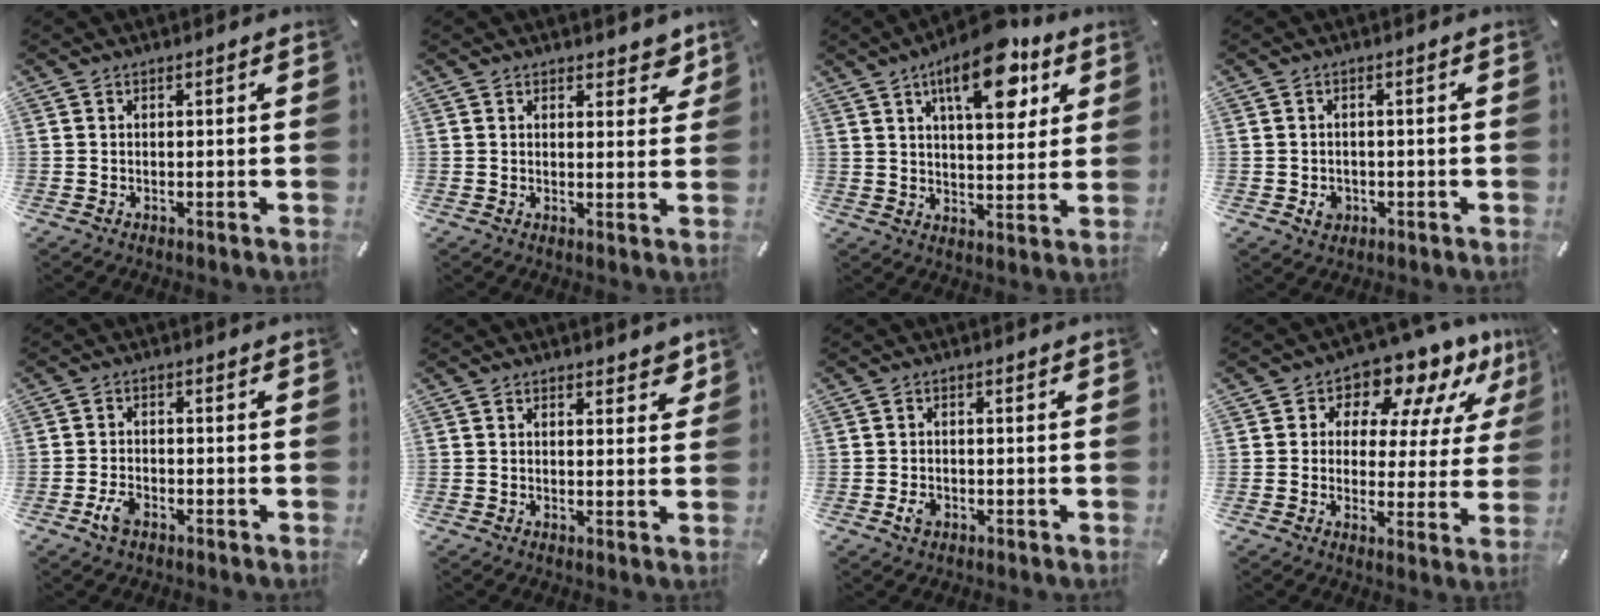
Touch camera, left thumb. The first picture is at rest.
{"total": 4.2, "force": [3.0, 2.6, 1.6], "torque": [0.002, -0.019, 0.047]}
{"total": 16.2, "force": [8.9, 7.2, 11.4], "torque": [-0.155, -0.034, 0.144]}
{"total": 3.0, "force": [-0.8, 2.6, 1.3], "torque": [-0.006, -0.003, -0.016]}
{"total": 3.7, "force": [-1.9, 2.1, 2.3], "torque": [-0.060, 0.001, -0.039]}
{"total": 2.9, "force": [1.9, 1.8, 1.2], "torque": [-0.004, -0.005, 0.029]}
{"total": 2.3, "force": [-0.9, 1.7, 1.2], "torque": [-0.031, 0.000, -0.018]}
{"total": 11.3, "force": [8.9, 5.3, 4.5], "torque": [-0.069, -0.077, 0.153]}